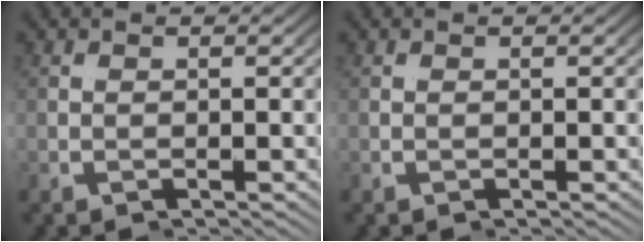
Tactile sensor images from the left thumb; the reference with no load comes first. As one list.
[{"total": 0.0}]